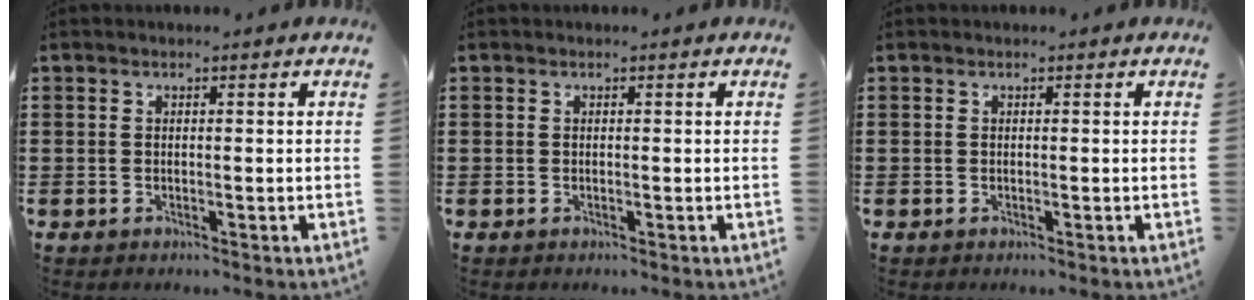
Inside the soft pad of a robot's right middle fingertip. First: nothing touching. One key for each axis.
{"total": 0.0}
{"total": 0.0}